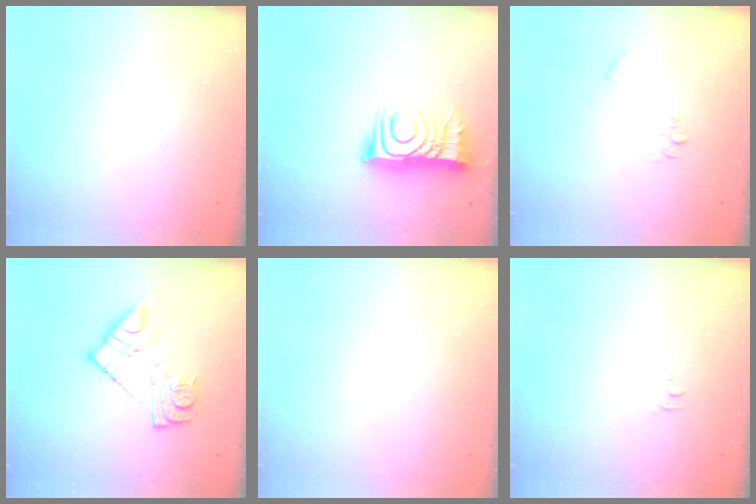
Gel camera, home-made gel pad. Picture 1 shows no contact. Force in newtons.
{"total": 11.9, "press": 11.8, "slide": 1.0}
{"total": 3.9, "press": 3.9, "slide": 0.6}
{"total": 13.7, "press": 13.7, "slide": 1.0}
{"total": 1.7, "press": 1.7, "slide": 0.1}
{"total": 3.1, "press": 3.1, "slide": 0.4}